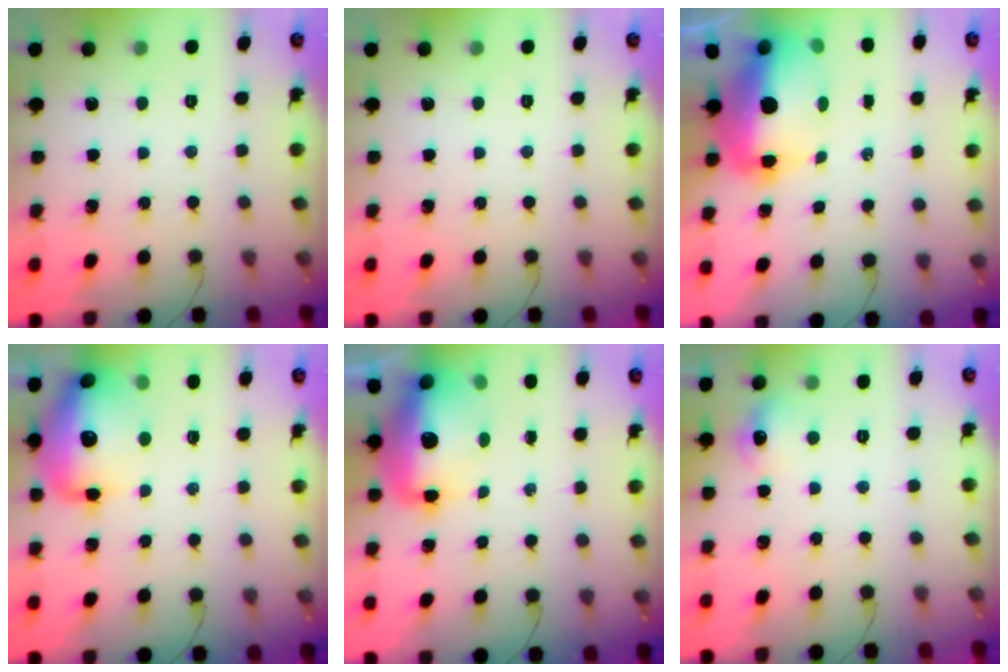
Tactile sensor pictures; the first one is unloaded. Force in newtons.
{"total": 0.0}
{"total": 14.9, "press": 14.4, "slide": 3.8}
{"total": 17.0, "press": 16.5, "slide": 3.9}
{"total": 15.9, "press": 15.4, "slide": 3.8}
{"total": 6.8, "press": 6.8, "slide": 1.0}